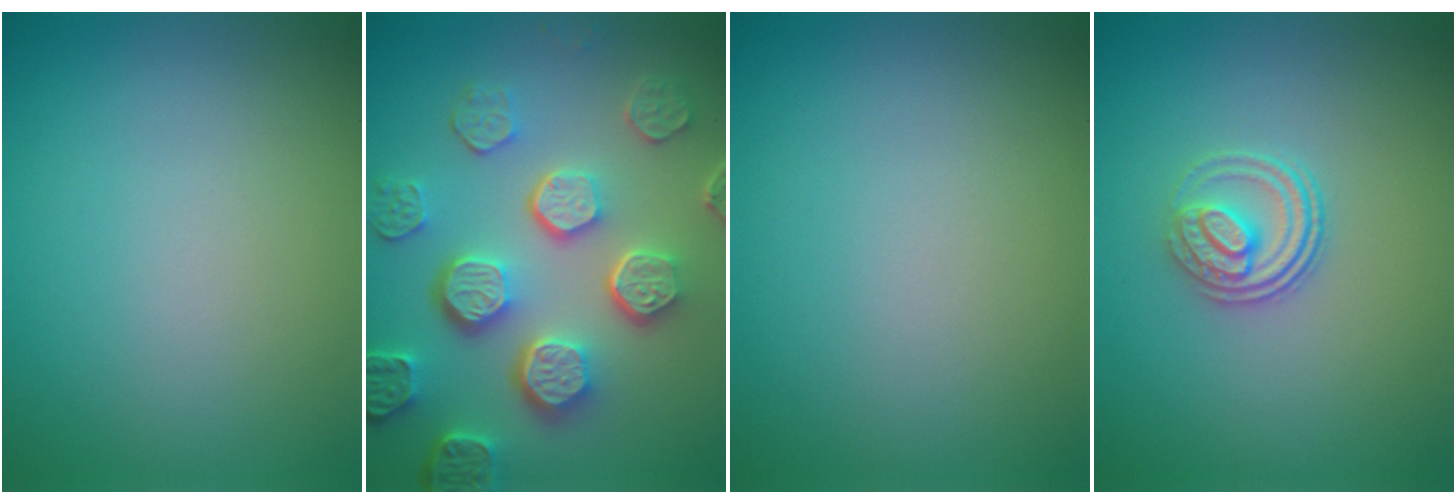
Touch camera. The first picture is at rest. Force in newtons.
{"total": 7.9, "press": 6.0, "slide": 5.2}
{"total": 0.0}
{"total": 2.9, "press": 2.4, "slide": 1.6}